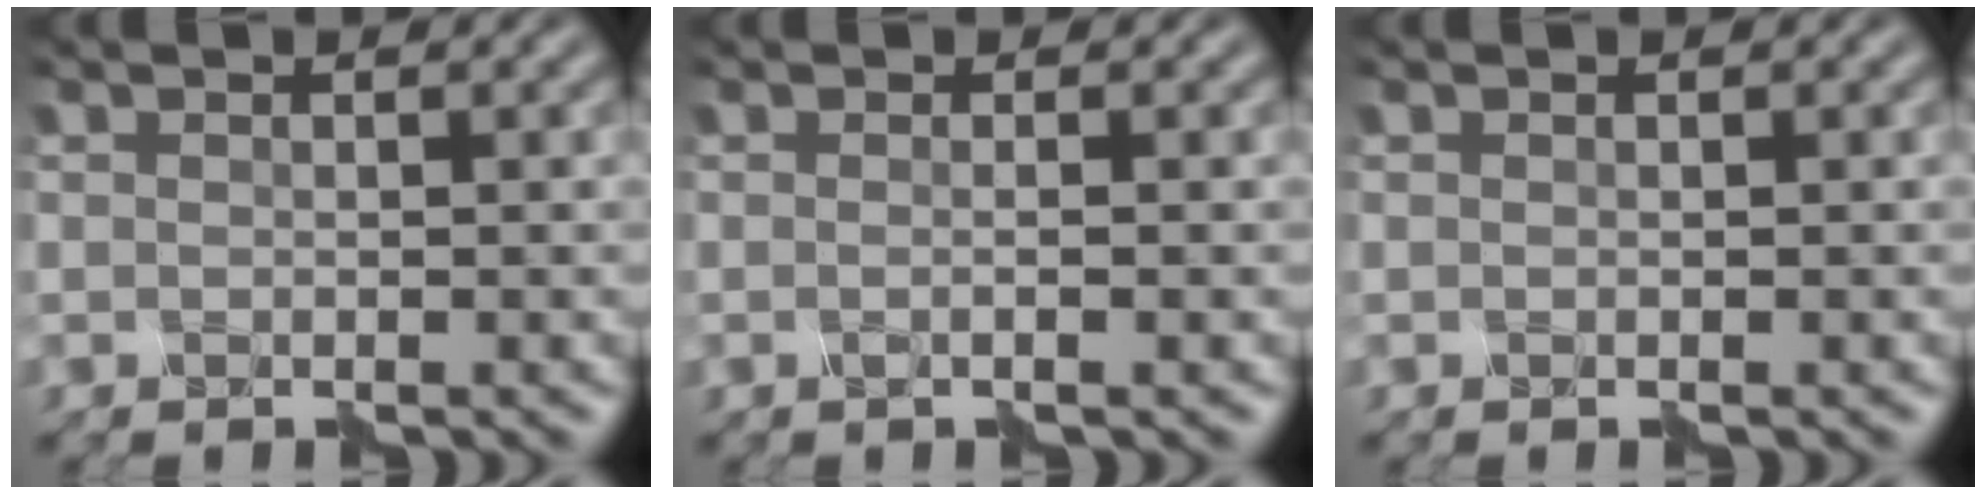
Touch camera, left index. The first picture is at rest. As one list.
[{"total": 1.3, "force": [0.1, 0.3, 1.2], "torque": [-0.010, -0.007, -0.016]}, {"total": 0.0}]